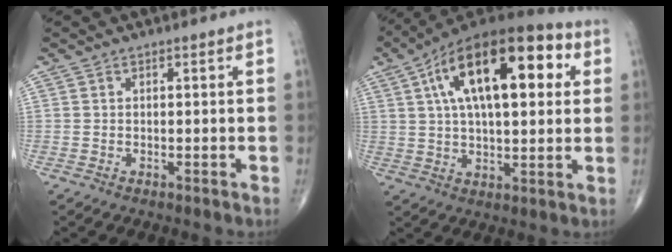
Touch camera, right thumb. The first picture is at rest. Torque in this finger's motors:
{"motor_torque": [0.30, 4.70, 2.18, 0.59, 0.22]}